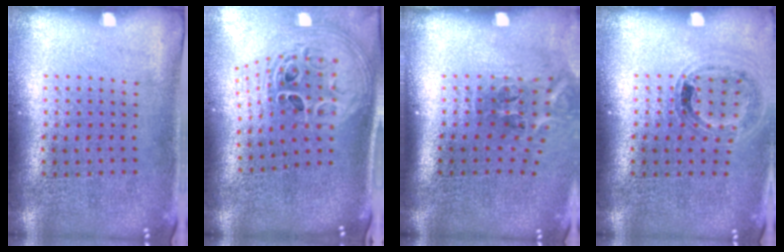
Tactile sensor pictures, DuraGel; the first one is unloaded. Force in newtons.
{"total": 2.9, "press": 2.0, "slide": 2.1}
{"total": 2.2, "press": 1.4, "slide": 1.7}
{"total": 1.0, "press": 1.0, "slide": 0.1}